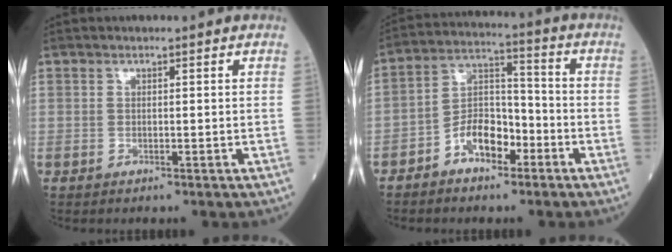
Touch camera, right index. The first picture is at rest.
{"total": 8.0, "force": [-4.3, 4.3, 5.2], "torque": [-0.099, 0.026, -0.080]}